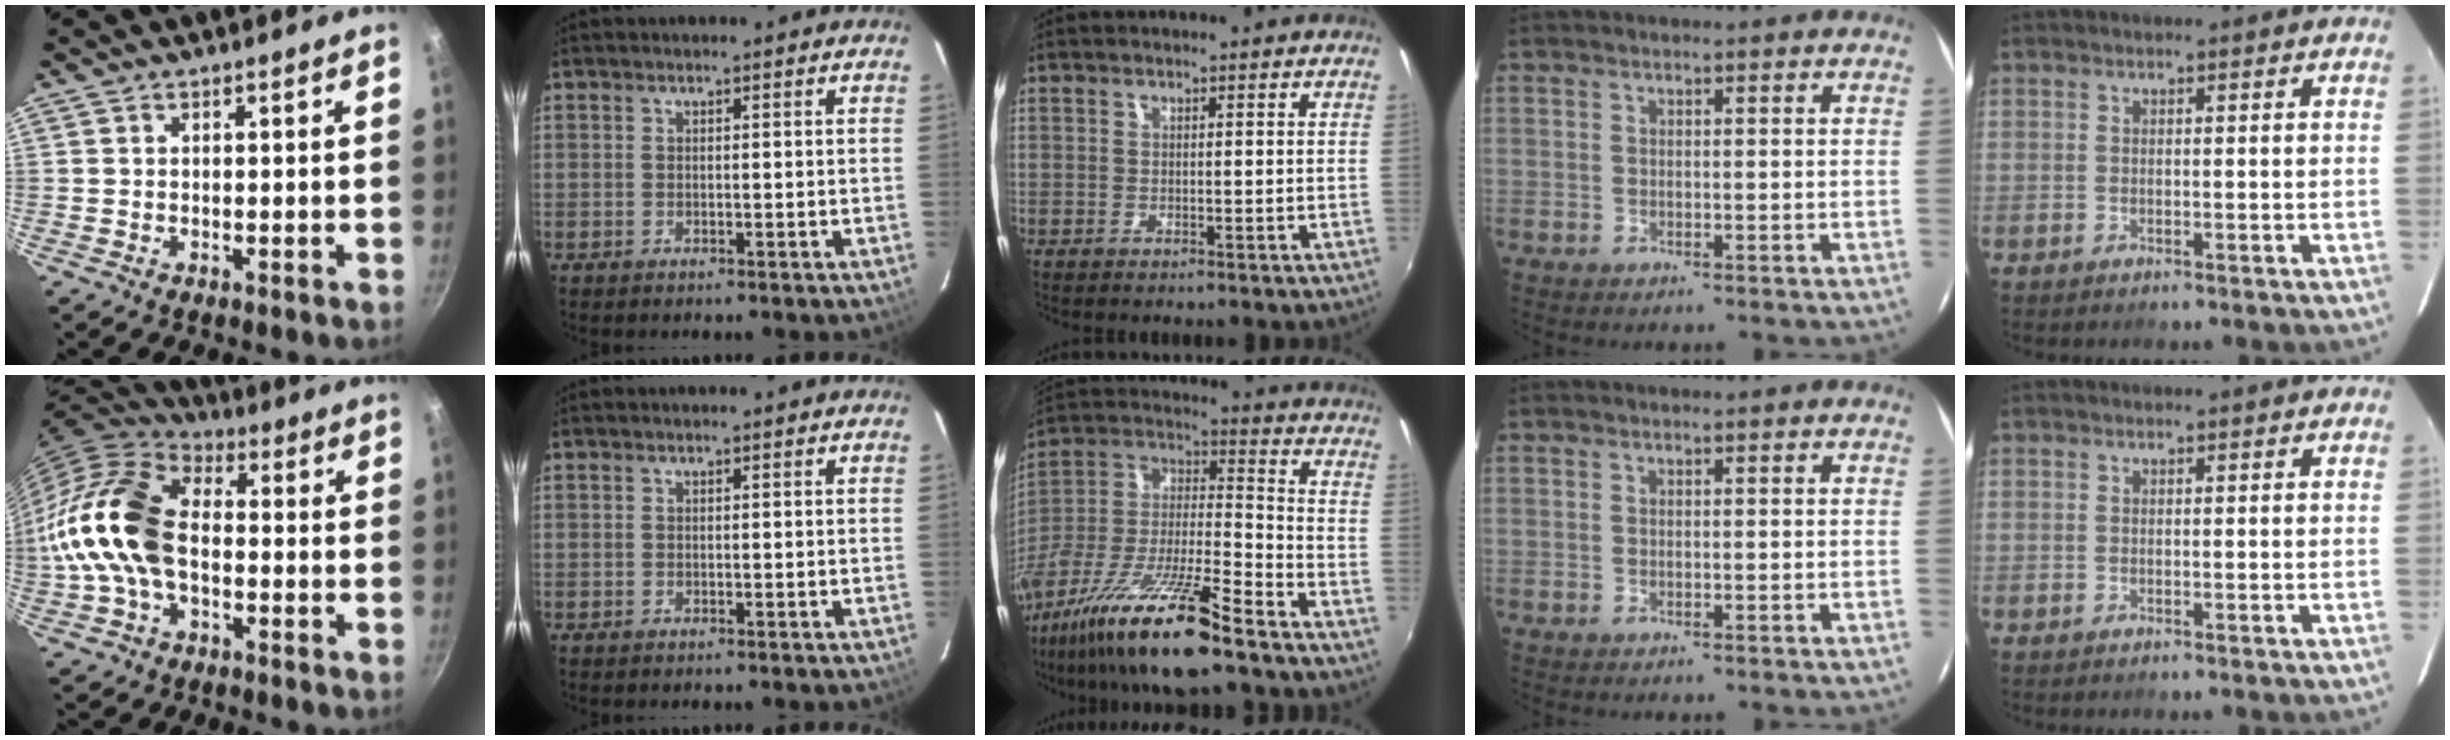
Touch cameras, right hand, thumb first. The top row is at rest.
{"thumb": {"total": 16.2, "force": [-1.9, 10.6, 12.2], "torque": [-0.216, 0.038, -0.052]}, "middle": {"total": 22.4, "force": [-15.6, 3.0, 15.8], "torque": [-0.294, -0.031, -0.283]}}